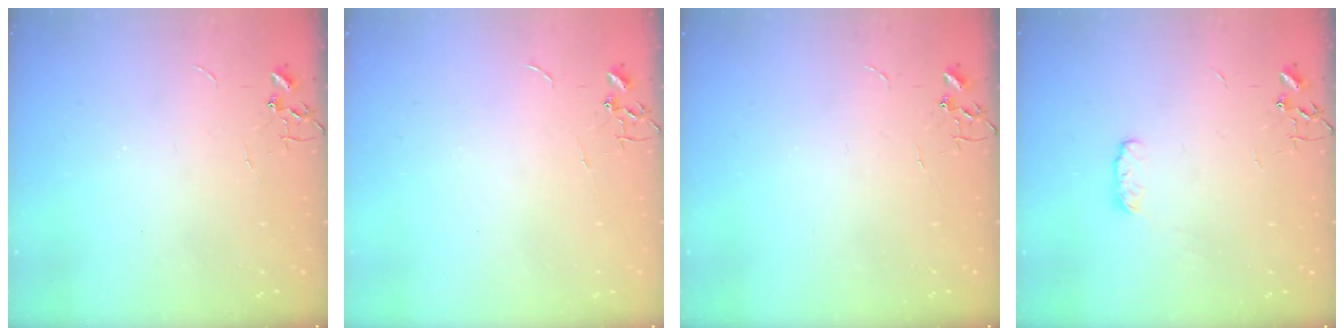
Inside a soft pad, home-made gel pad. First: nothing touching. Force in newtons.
{"total": 0.0}
{"total": 0.0}
{"total": 4.8, "press": 4.8, "slide": 0.7}